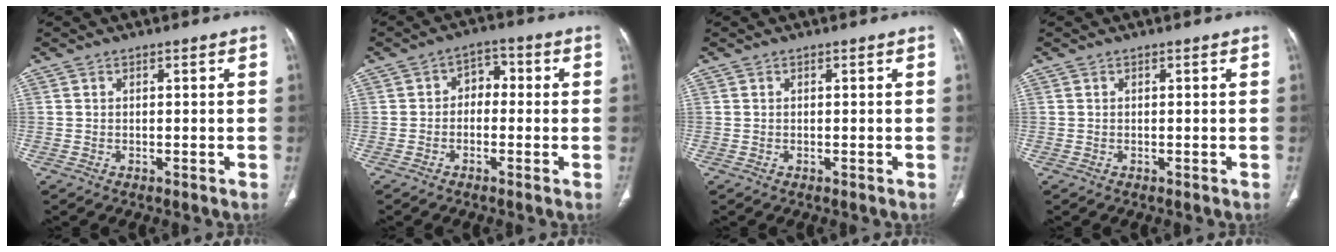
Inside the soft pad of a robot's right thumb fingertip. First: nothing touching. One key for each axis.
{"total": 4.3, "fx": -0.6, "fy": 3.2, "fz": 2.8, "tx": -0.020, "ty": 0.024, "tz": -0.022}
{"total": 0.0}
{"total": 0.0}